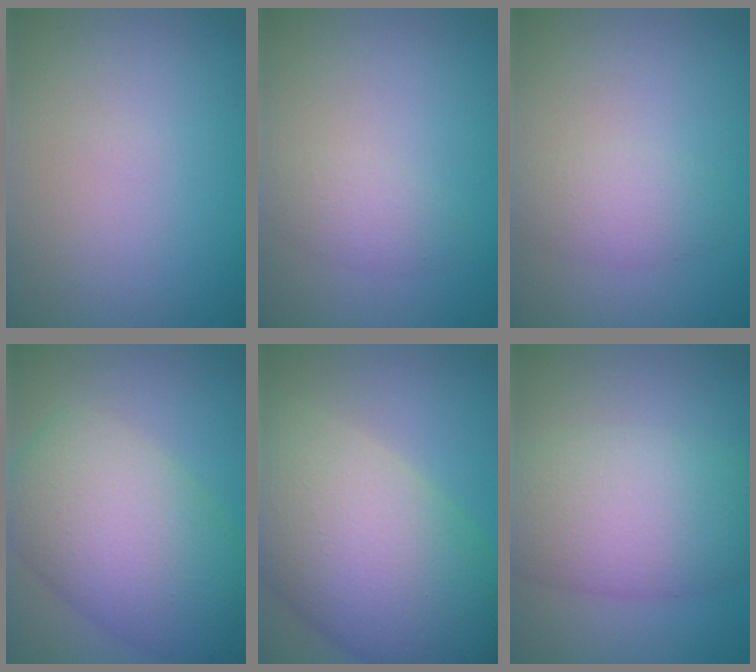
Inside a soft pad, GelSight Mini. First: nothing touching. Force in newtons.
{"total": 1.8, "press": 1.8, "slide": 0.1}
{"total": 2.1, "press": 2.1, "slide": 0.1}
{"total": 9.9, "press": 9.9, "slide": 0.4}
{"total": 13.8, "press": 13.8, "slide": 0.8}
{"total": 7.9, "press": 7.9, "slide": 0.4}